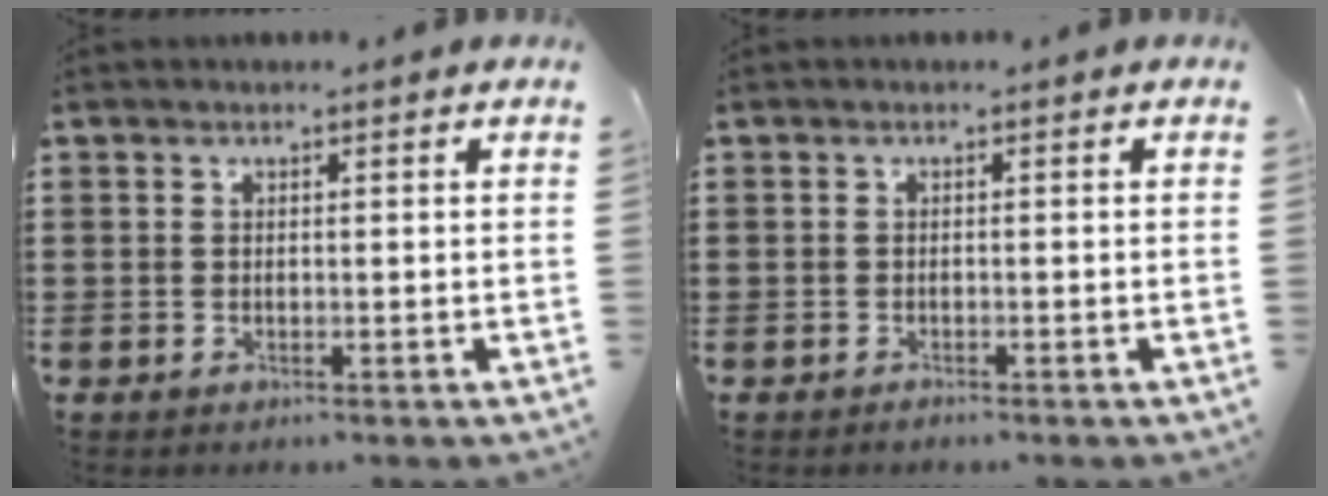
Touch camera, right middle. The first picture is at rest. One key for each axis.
{"total": 0.6, "fx": -0.5, "fy": 0.0, "fz": 0.2, "tx": -0.006, "ty": -0.004, "tz": -0.009}